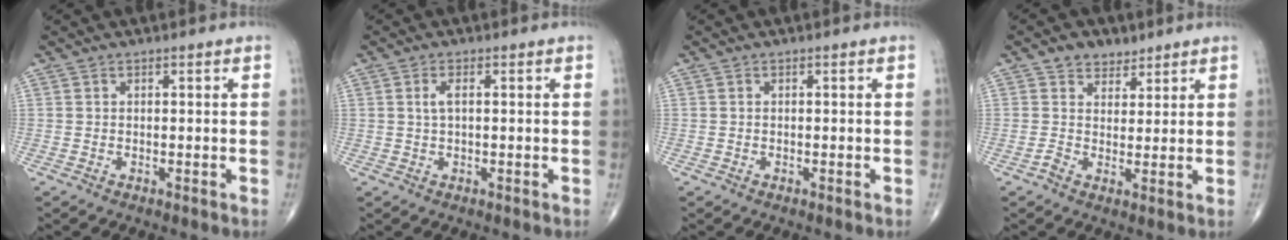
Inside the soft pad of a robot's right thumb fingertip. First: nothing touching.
{"total": 2.0, "force": [0.3, 0.7, 1.8], "torque": [-0.042, 0.003, 0.007]}
{"total": 0.0}
{"total": 4.1, "force": [2.5, 3.0, 1.4], "torque": [0.000, -0.011, 0.038]}